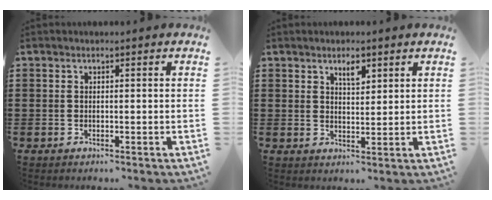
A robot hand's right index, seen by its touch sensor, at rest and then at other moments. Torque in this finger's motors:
{"motor_torque": [0.13, -0.12, 0.01, 0.06]}